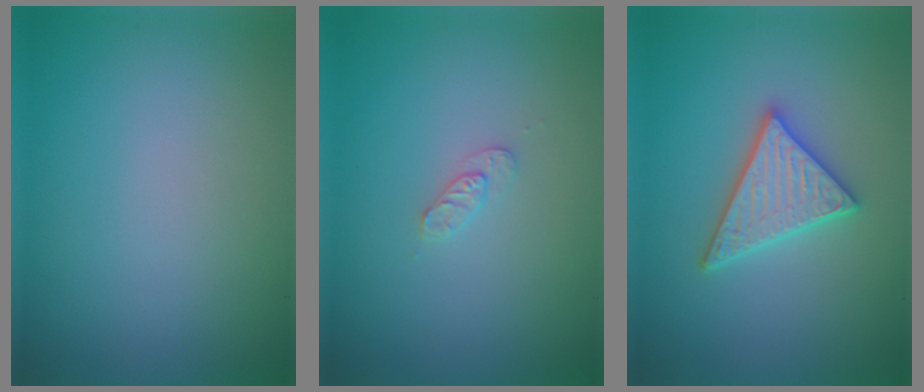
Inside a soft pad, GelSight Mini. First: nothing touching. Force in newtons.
{"total": 1.1, "press": 1.1, "slide": 0.2}
{"total": 3.6, "press": 3.5, "slide": 0.6}